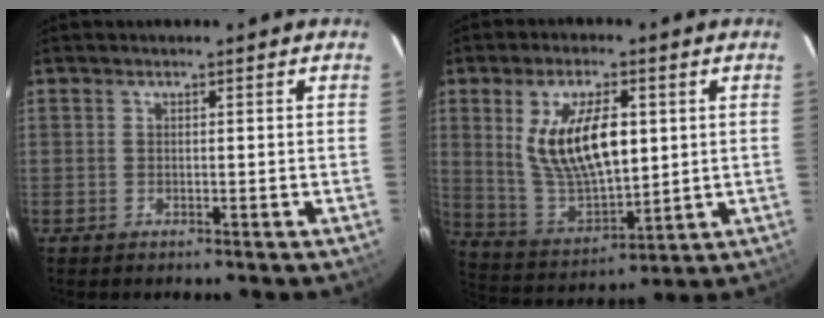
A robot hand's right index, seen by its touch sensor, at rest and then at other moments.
{"total": 15.1, "force": [3.5, 6.8, 13.0], "torque": [-0.250, -0.003, 0.081]}